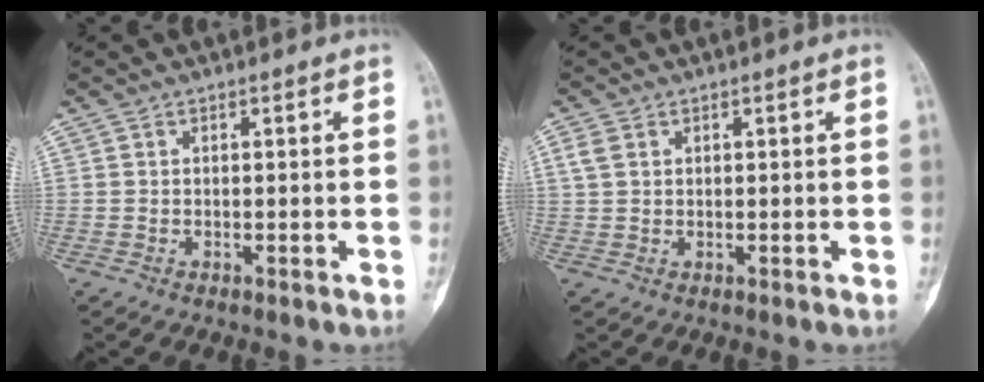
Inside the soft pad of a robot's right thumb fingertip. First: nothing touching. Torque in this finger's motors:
{"motor_torque": [-0.42, 0.02, 0.38, 0.08, 0.07]}